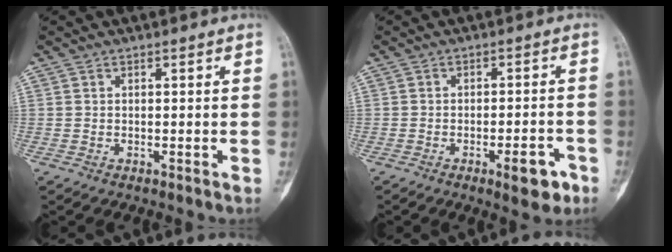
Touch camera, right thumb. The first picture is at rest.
{"total": 6.1, "force": [-3.1, 2.1, 4.8], "torque": [-0.049, 0.016, -0.038]}